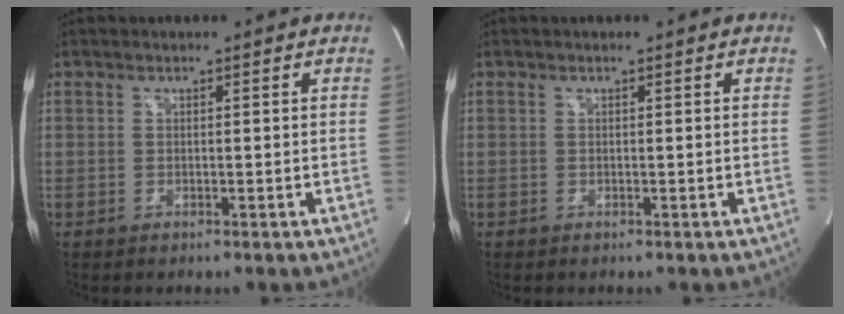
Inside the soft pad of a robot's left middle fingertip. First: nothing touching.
{"total": 0.0}